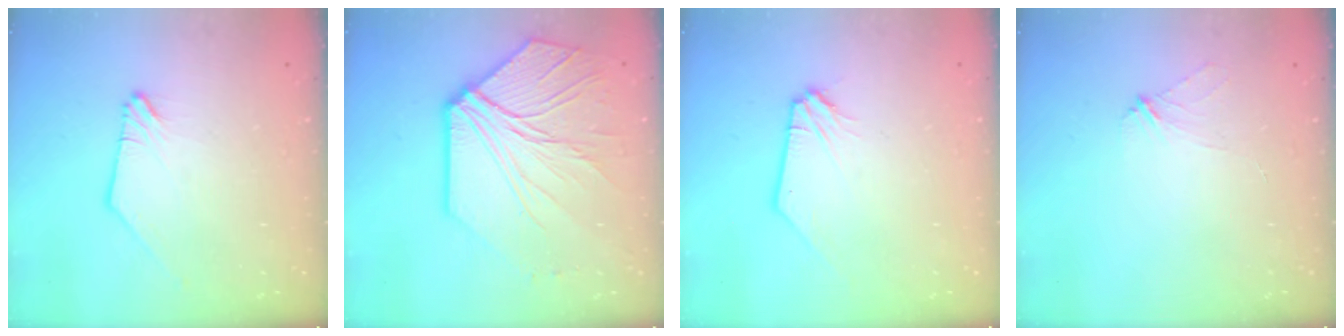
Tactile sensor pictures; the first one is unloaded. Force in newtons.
{"total": 13.5, "press": 13.4, "slide": 1.8}
{"total": 1.4, "press": 1.3, "slide": 0.3}
{"total": 2.4, "press": 2.4, "slide": 0.5}